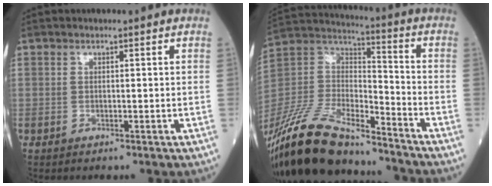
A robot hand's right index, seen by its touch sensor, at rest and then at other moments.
{"total": 21.9, "force": [-18.5, 5.2, 10.4], "torque": [-0.243, -0.007, -0.348]}